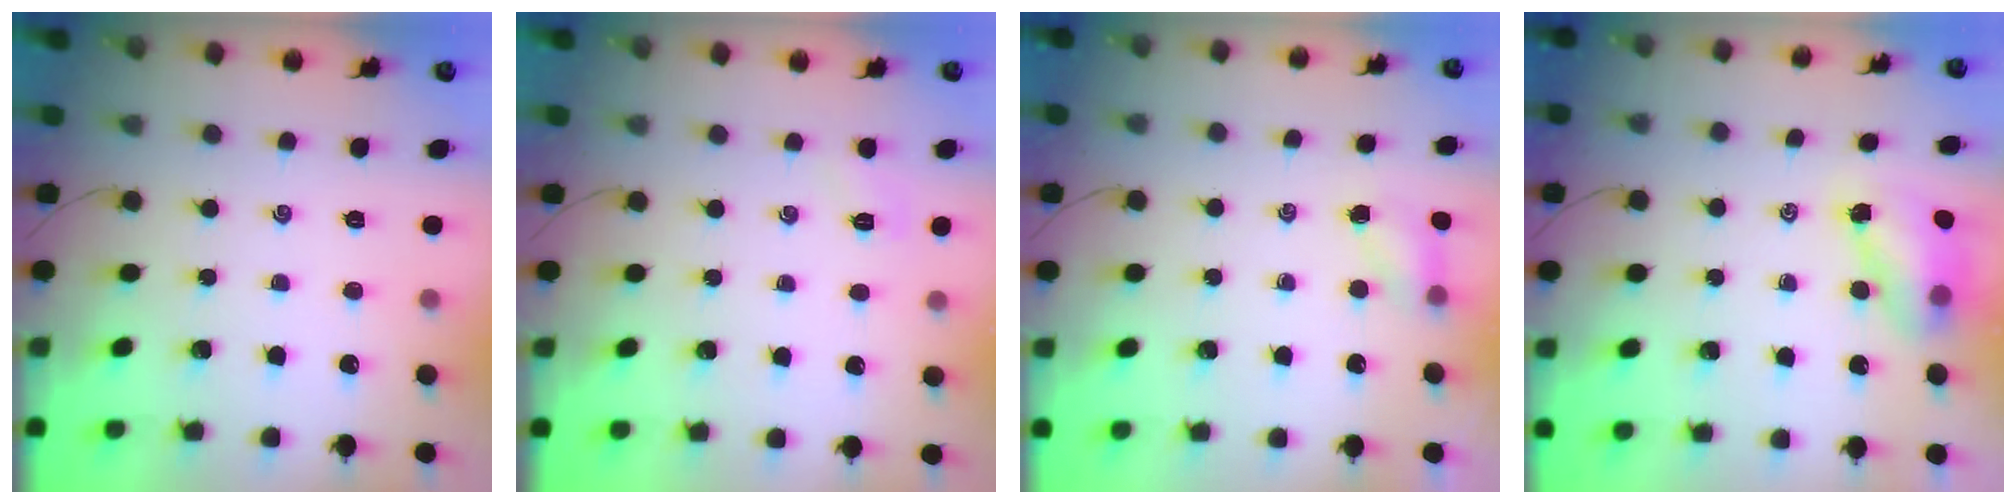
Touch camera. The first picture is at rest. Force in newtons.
{"total": 3.1, "press": 3.0, "slide": 0.8}
{"total": 4.0, "press": 3.9, "slide": 1.0}
{"total": 6.8, "press": 6.7, "slide": 0.9}